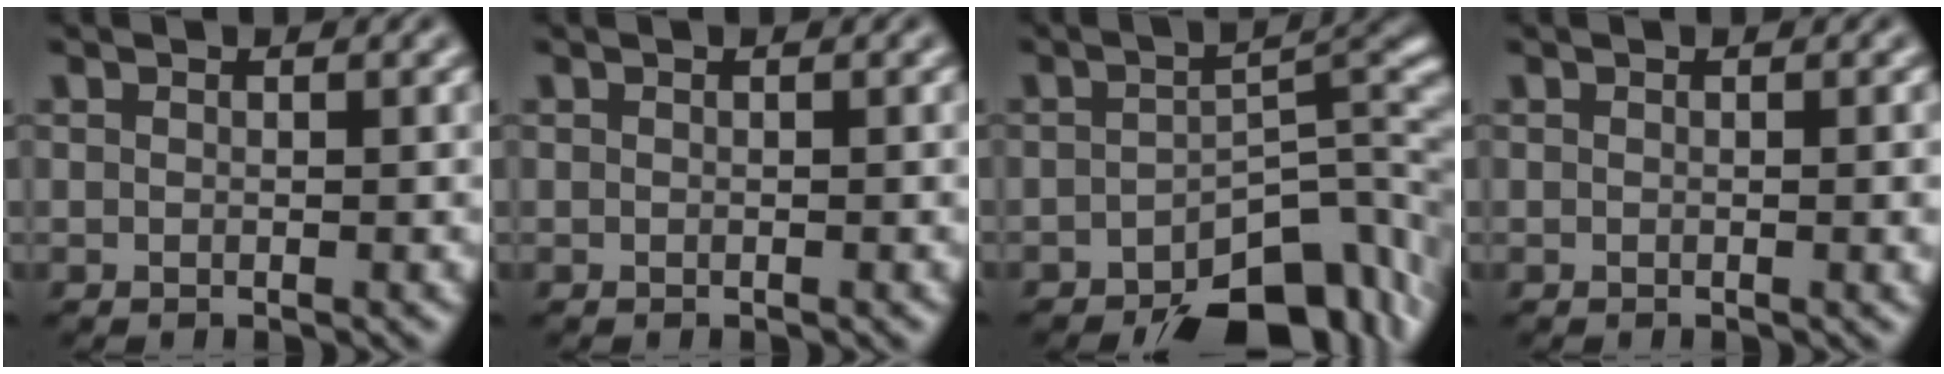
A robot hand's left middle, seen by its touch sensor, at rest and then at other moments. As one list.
[{"total": 0.0}, {"total": 9.7, "force": [-5.7, 4.2, 6.5], "torque": [-0.063, -0.004, -0.089]}, {"total": 1.2, "force": [0.0, 0.2, 1.2], "torque": [-0.012, 0.001, 0.000]}]